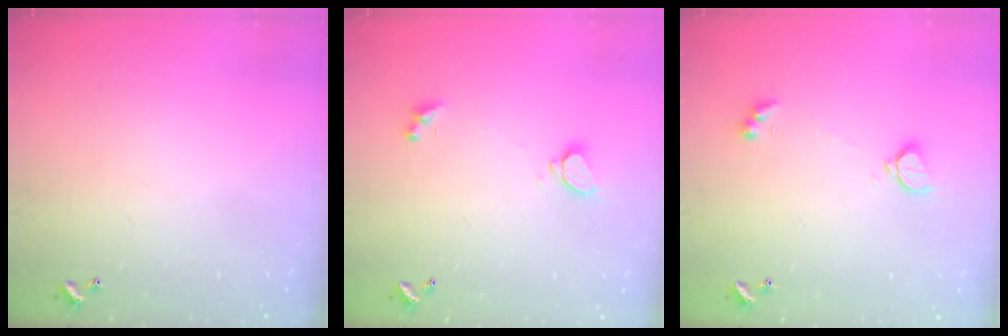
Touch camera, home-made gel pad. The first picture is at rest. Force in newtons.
{"total": 2.3, "press": 2.2, "slide": 0.7}
{"total": 2.2, "press": 2.2, "slide": 0.2}